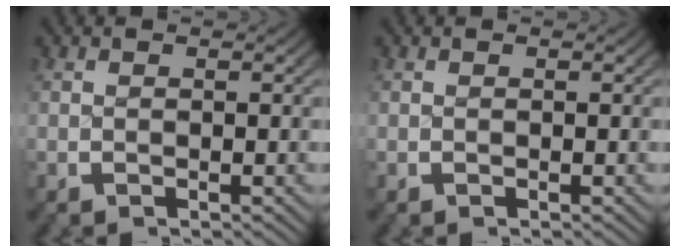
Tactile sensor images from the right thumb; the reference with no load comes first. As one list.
[{"total": 0.0}]